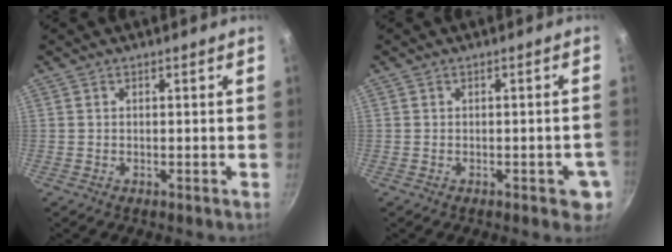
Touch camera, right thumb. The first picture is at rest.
{"total": 4.3, "force": [-1.4, 2.3, 3.4], "torque": [-0.019, 0.009, -0.015]}